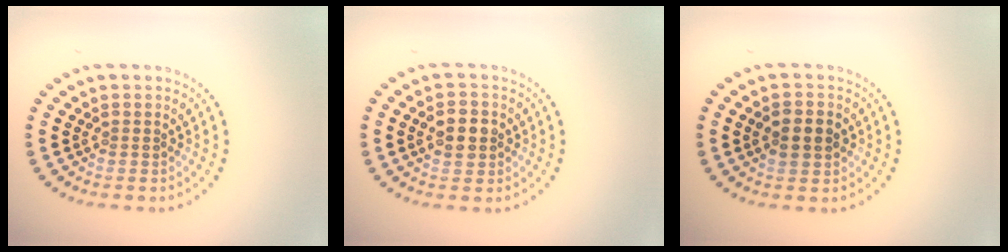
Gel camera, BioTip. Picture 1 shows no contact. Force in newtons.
{"total": 3.4, "press": 3.4, "slide": 0.2}
{"total": 3.2, "press": 3.2, "slide": 0.1}